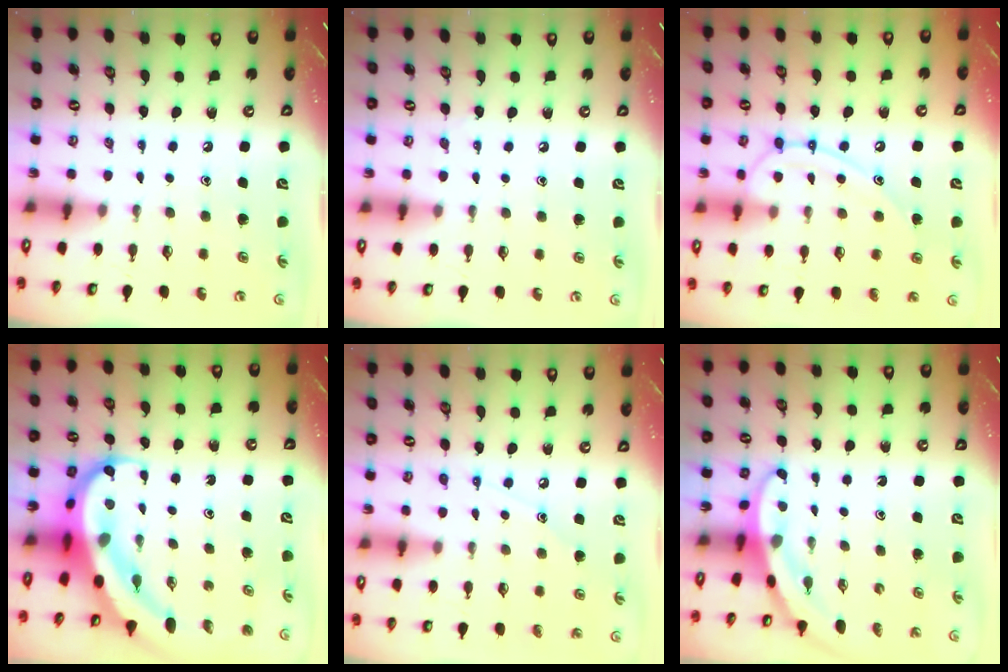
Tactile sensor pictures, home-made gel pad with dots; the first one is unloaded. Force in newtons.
{"total": 3.0, "press": 2.9, "slide": 0.3}
{"total": 14.6, "press": 14.6, "slide": 1.3}
{"total": 11.5, "press": 11.3, "slide": 2.2}
{"total": 7.2, "press": 7.2, "slide": 0.5}
{"total": 3.2, "press": 3.2, "slide": 0.2}